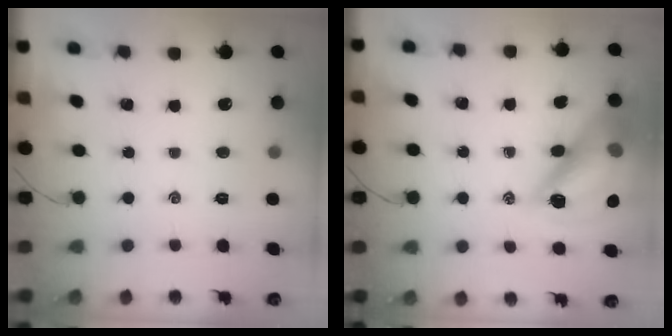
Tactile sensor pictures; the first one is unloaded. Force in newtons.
{"total": 20.1, "press": 19.9, "slide": 2.5}